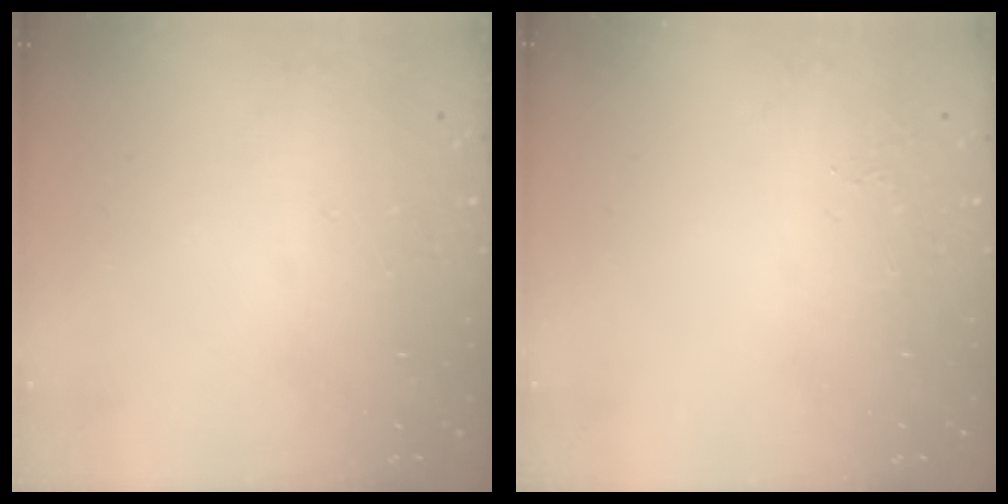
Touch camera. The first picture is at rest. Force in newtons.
{"total": 5.1, "press": 5.1, "slide": 0.5}